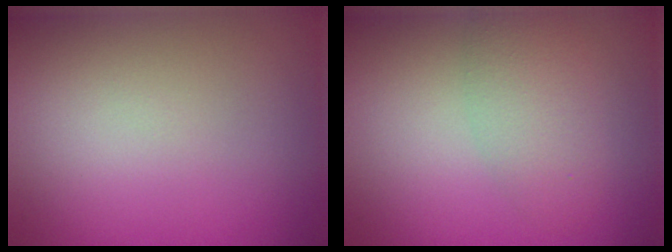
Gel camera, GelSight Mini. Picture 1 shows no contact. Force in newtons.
{"total": 3.5, "press": 3.5, "slide": 0.2}